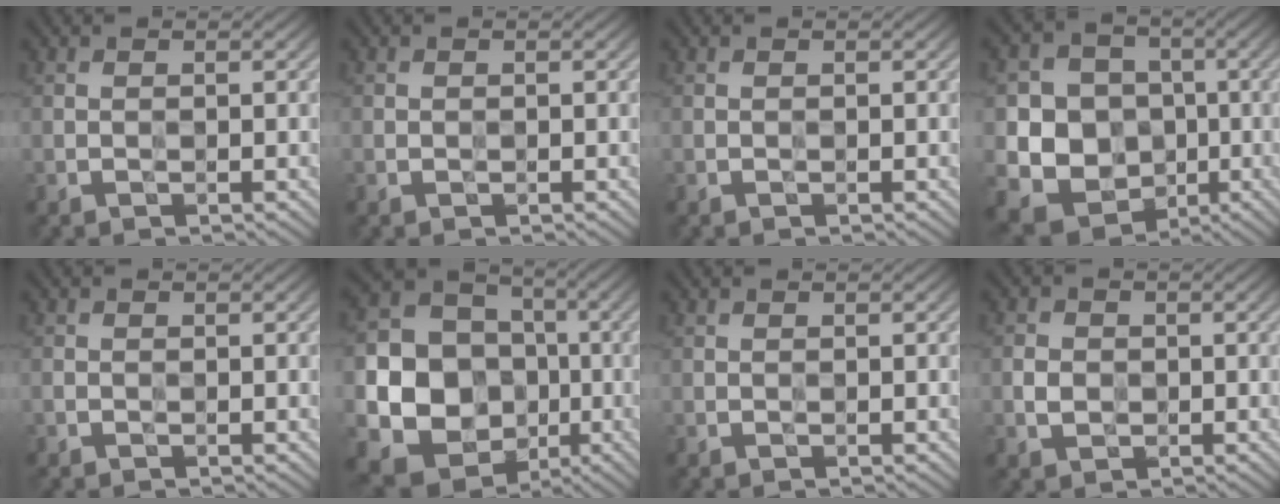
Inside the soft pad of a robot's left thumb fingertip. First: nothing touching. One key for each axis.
{"total": 0.0}
{"total": 0.0}
{"total": 12.8, "fx": -2.0, "fy": 11.6, "fz": 5.1, "tx": -0.139, "ty": -0.030, "tz": -0.049}
{"total": 0.6, "fx": -0.4, "fy": 0.4, "fz": 0.2, "tx": -0.008, "ty": -0.003, "tz": -0.010}
{"total": 19.0, "fx": -3.7, "fy": 17.1, "fz": 7.4, "tx": -0.192, "ty": -0.027, "tz": -0.080}
{"total": 0.0}
{"total": 2.1, "fx": -0.4, "fy": 1.8, "fz": 1.1, "tx": -0.028, "ty": -0.002, "tz": -0.011}